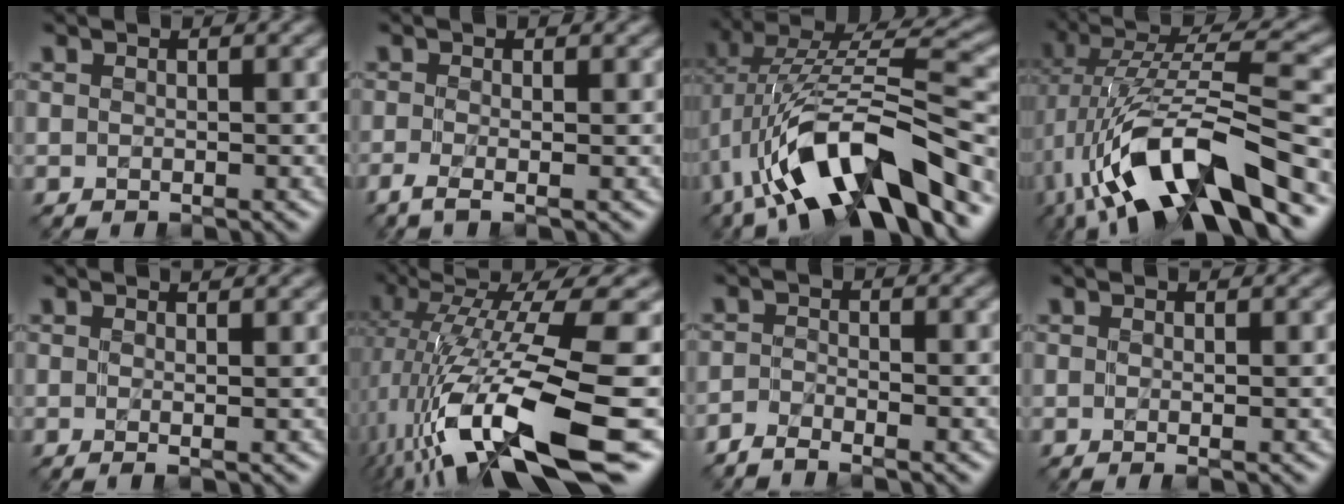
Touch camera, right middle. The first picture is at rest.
{"total": 2.6, "force": [-1.0, 0.8, 2.3], "torque": [-0.044, -0.014, -0.029]}
{"total": 12.8, "force": [-4.8, 5.1, 10.7], "torque": [-0.192, 0.009, -0.091]}
{"total": 13.0, "force": [-3.9, 4.4, 11.6], "torque": [-0.206, 0.014, -0.075]}
{"total": 2.6, "force": [1.0, 0.9, 2.2], "torque": [-0.022, 0.007, -0.011]}
{"total": 15.3, "force": [-3.2, 4.0, 14.4], "torque": [-0.260, -0.016, -0.036]}
{"total": 2.0, "force": [-1.8, 0.2, 0.8], "torque": [-0.018, -0.009, -0.045]}
{"total": 1.6, "force": [0.4, 0.5, 1.5], "torque": [-0.022, -0.003, -0.002]}